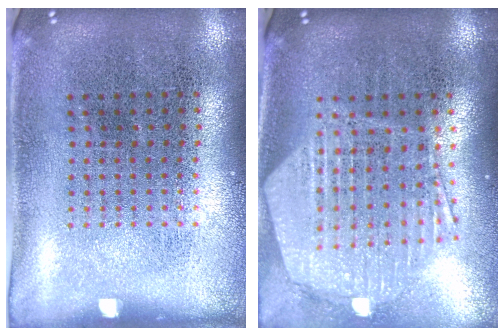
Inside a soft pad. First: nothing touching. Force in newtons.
{"total": 1.7, "press": 1.6, "slide": 0.7}